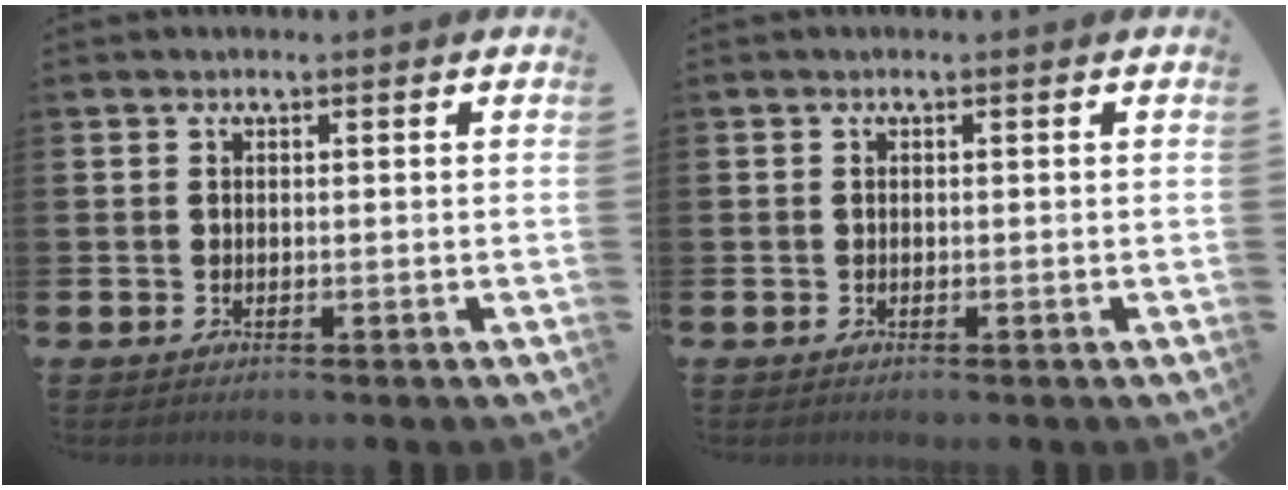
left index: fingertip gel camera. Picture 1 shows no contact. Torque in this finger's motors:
{"motor_torque": [-0.04, -0.01, -0.04, -0.01]}